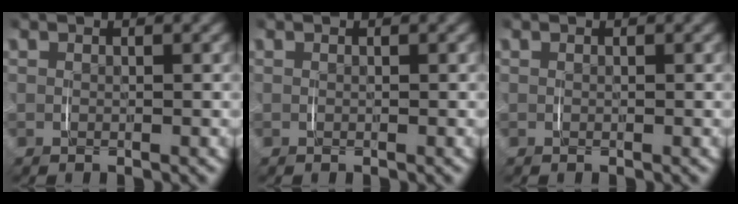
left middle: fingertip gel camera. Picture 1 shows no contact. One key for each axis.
{"total": 0.0}
{"total": 0.0}